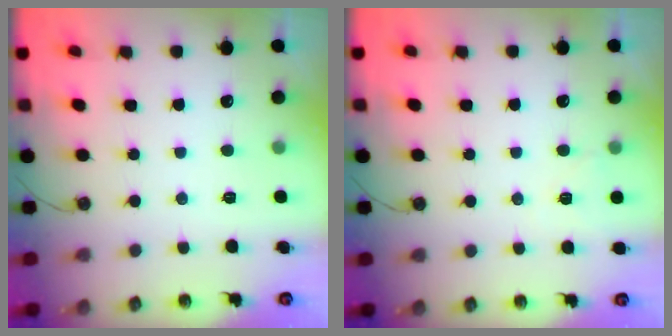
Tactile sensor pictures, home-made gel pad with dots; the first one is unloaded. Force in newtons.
{"total": 4.8, "press": 4.7, "slide": 0.6}